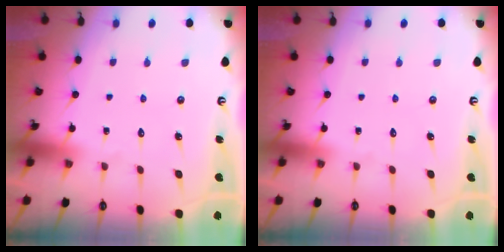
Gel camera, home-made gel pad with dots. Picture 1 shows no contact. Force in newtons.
{"total": 0.0}